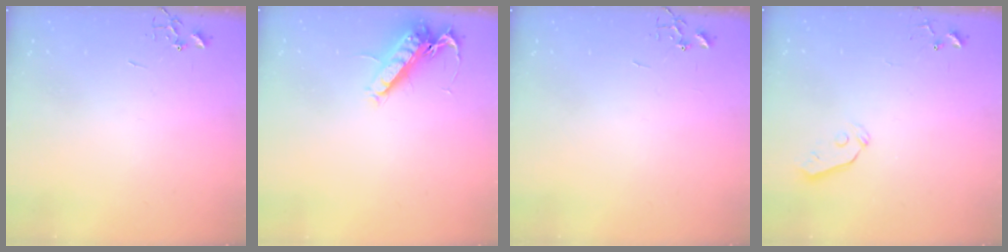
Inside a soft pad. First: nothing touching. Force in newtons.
{"total": 13.8, "press": 13.7, "slide": 1.5}
{"total": 0.0}
{"total": 3.4, "press": 3.4, "slide": 0.4}